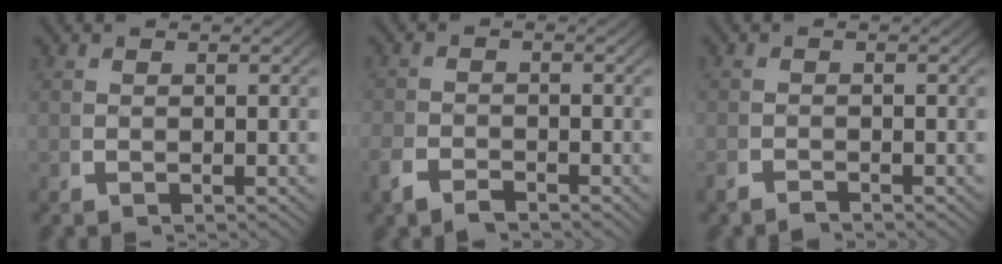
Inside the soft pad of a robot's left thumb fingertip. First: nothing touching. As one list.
[{"total": 1.9, "force": [-1.7, 0.7, 0.6], "torque": [-0.012, -0.008, -0.033]}, {"total": 1.1, "force": [-1.1, 0.1, 0.1], "torque": [0.002, -0.007, -0.022]}]